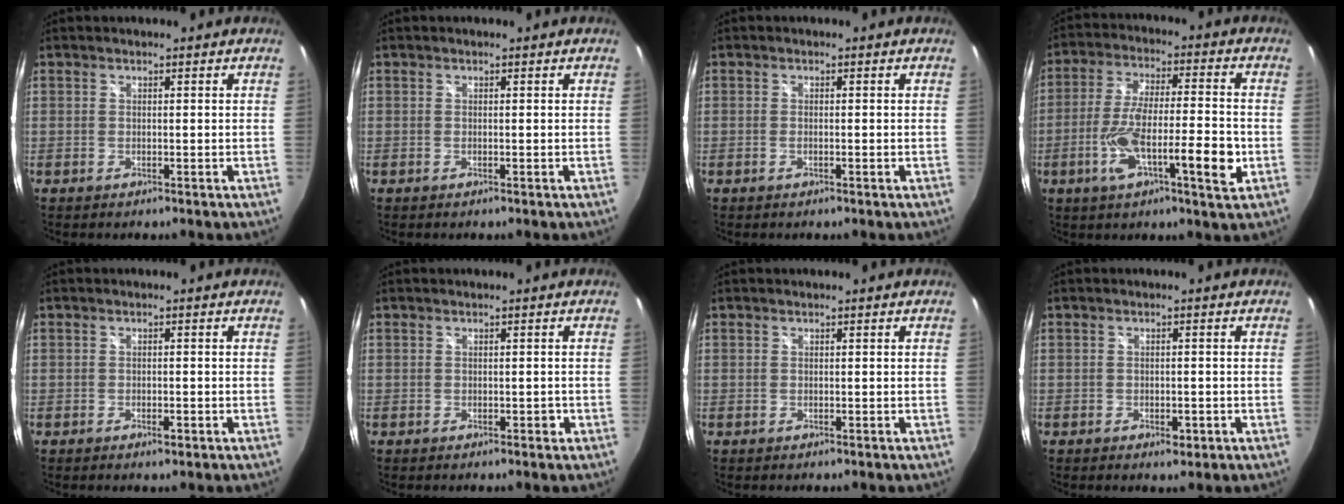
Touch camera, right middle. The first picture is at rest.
{"total": 0.0}
{"total": 0.8, "force": [-0.4, 0.1, 0.7], "torque": [-0.011, -0.001, -0.008]}
{"total": 14.0, "force": [-4.4, 2.1, 13.1], "torque": [-0.242, -0.016, -0.075]}
{"total": 1.5, "force": [-0.8, 0.6, 1.1], "torque": [-0.018, 0.000, -0.012]}
{"total": 0.8, "force": [-0.4, 0.6, 0.4], "torque": [-0.002, 0.000, -0.003]}
{"total": 0.0}
{"total": 1.9, "force": [-0.9, 1.0, 1.3], "torque": [-0.021, -0.001, -0.012]}